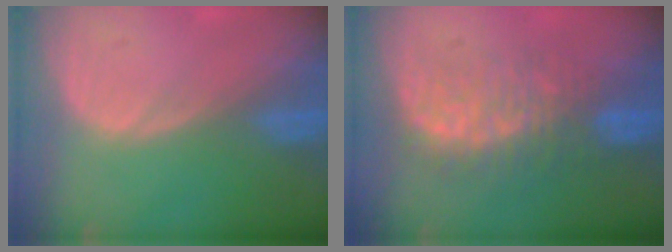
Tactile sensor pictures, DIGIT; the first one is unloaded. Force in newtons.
{"total": 7.8, "press": 7.7, "slide": 1.3}